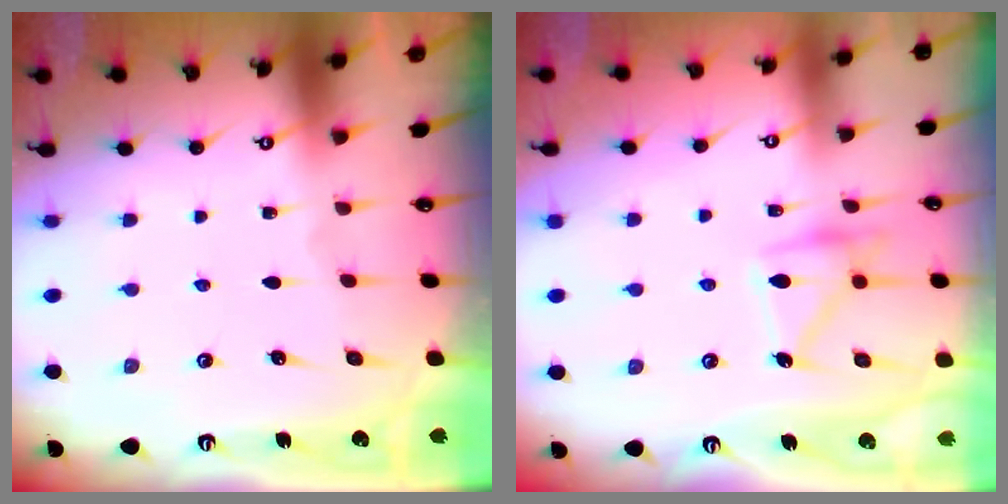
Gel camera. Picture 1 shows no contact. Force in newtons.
{"total": 15.3, "press": 15.2, "slide": 1.0}